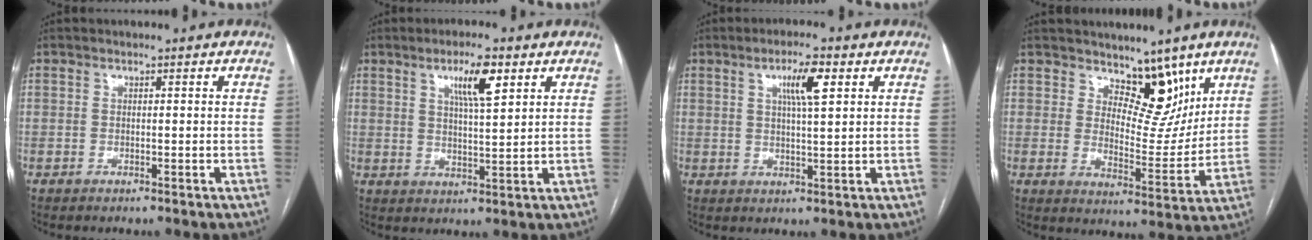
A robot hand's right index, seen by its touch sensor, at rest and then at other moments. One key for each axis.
{"total": 6.7, "fx": 3.4, "fy": 1.0, "fz": 5.6, "tx": -0.100, "ty": 0.002, "tz": 0.057}
{"total": 5.7, "fx": 2.4, "fy": 0.7, "fz": 5.1, "tx": -0.091, "ty": 0.004, "tz": 0.040}
{"total": 8.5, "fx": 6.1, "fy": 4.2, "fz": 4.1, "tx": -0.046, "ty": -0.010, "tz": 0.103}